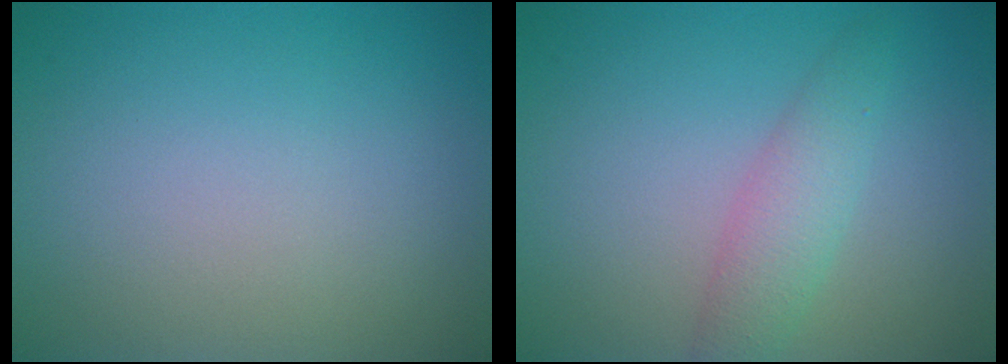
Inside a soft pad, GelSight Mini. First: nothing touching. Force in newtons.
{"total": 2.9, "press": 2.9, "slide": 0.0}